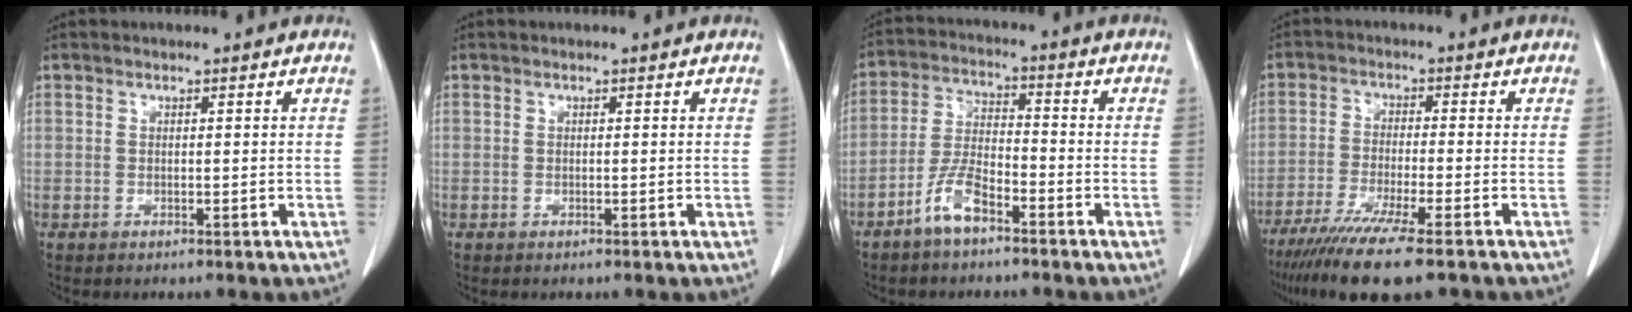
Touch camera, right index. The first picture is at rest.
{"total": 0.0}
{"total": 6.6, "force": [-4.5, 1.8, 4.6], "torque": [-0.100, 0.001, -0.090]}
{"total": 12.2, "force": [-9.0, 0.2, 8.1], "torque": [-0.136, -0.035, -0.147]}